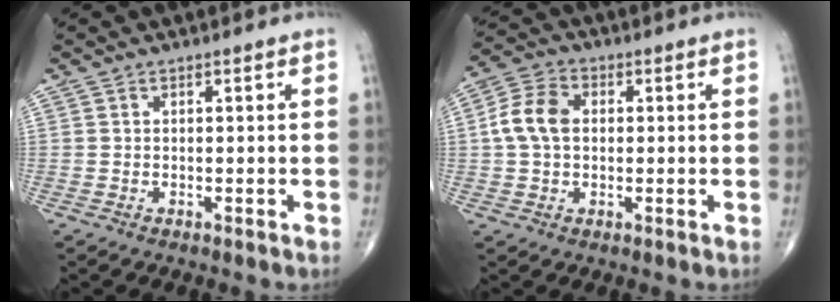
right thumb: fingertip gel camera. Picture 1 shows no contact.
{"total": 7.7, "force": [0.6, 5.4, 5.4], "torque": [-0.105, 0.018, 0.004]}